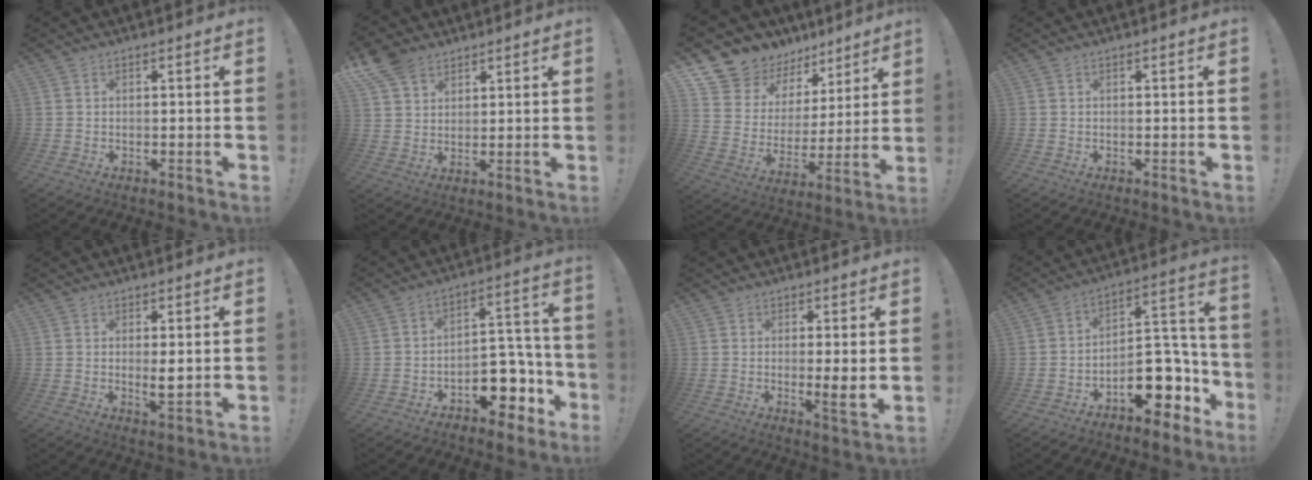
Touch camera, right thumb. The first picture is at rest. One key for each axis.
{"total": 7.9, "fx": 5.6, "fy": 4.8, "fz": 2.8, "tx": -0.053, "ty": -0.028, "tz": 0.111}
{"total": 11.8, "fx": 9.7, "fy": 6.6, "fz": 1.3, "tx": -0.047, "ty": -0.082, "tz": 0.190}
{"total": 0.0}
{"total": 3.6, "fx": 1.0, "fy": 0.9, "fz": 3.4, "tx": -0.041, "ty": -0.018, "tz": 0.015}
{"total": 12.5, "fx": -6.7, "fy": 8.1, "fz": 6.7, "tx": -0.056, "ty": 0.053, "tz": -0.104}
{"total": 5.1, "fx": 0.3, "fy": 0.1, "fz": 5.1, "tx": -0.068, "ty": -0.018, "tz": 0.005}
{"total": 14.4, "fx": -7.5, "fy": 8.9, "fz": 8.4, "tx": -0.071, "ty": 0.055, "tz": -0.112}